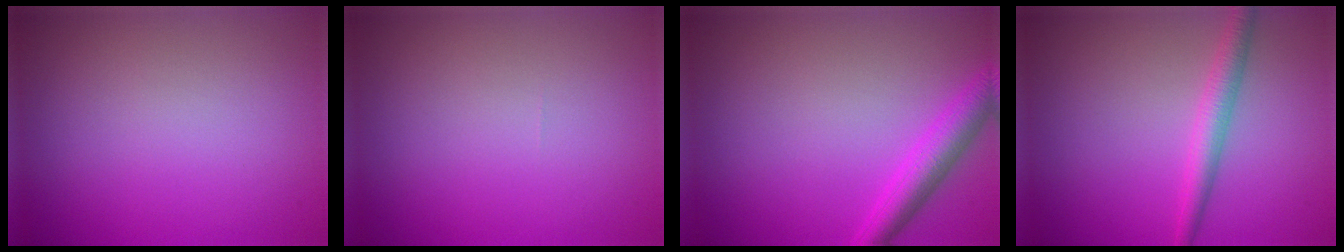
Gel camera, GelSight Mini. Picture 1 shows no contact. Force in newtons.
{"total": 0.0}
{"total": 3.4, "press": 3.4, "slide": 0.1}
{"total": 2.6, "press": 2.6, "slide": 0.1}